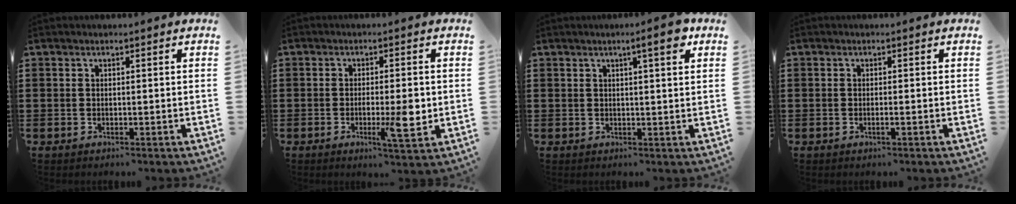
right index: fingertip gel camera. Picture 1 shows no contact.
{"total": 6.2, "force": [-1.1, 1.4, 6.0], "torque": [-0.097, -0.009, -0.019]}
{"total": 4.2, "force": [2.2, 0.5, 3.5], "torque": [-0.048, -0.005, 0.030]}
{"total": 0.8, "force": [-0.4, -0.1, 0.7], "torque": [-0.012, -0.004, -0.007]}